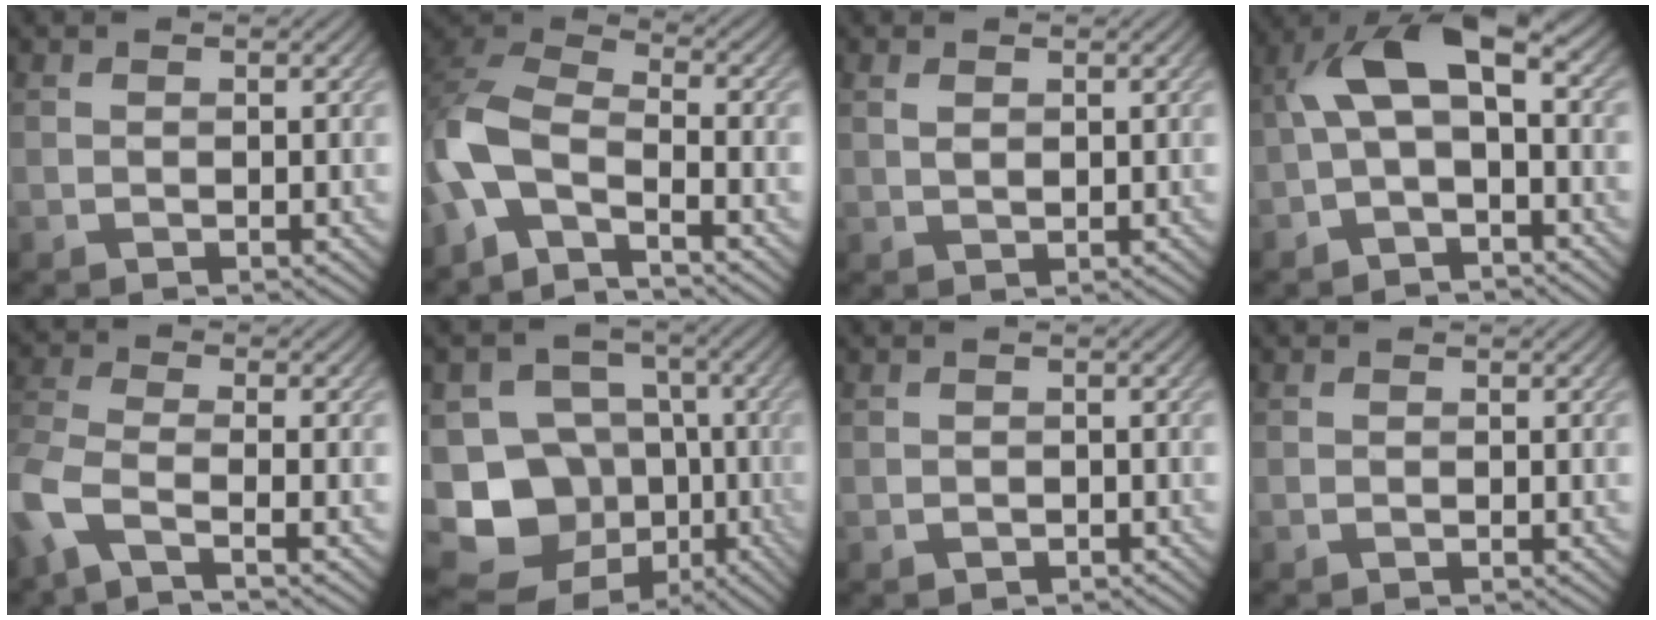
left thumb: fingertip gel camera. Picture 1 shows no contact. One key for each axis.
{"total": 8.1, "fx": -4.4, "fy": 3.5, "fz": 5.9, "tx": -0.129, "ty": 0.005, "tz": -0.111}
{"total": 1.2, "fx": 0.6, "fy": 0.6, "fz": 1.0, "tx": -0.024, "ty": 0.001, "tz": 0.013}
{"total": 7.9, "fx": -0.6, "fy": 3.9, "fz": 6.8, "tx": -0.121, "ty": 0.025, "tz": -0.020}
{"total": 5.7, "fx": -3.4, "fy": 1.5, "fz": 4.3, "tx": -0.104, "ty": -0.008, "tz": -0.086}
{"total": 15.2, "fx": -6.3, "fy": 12.4, "fz": 6.3, "tx": -0.165, "ty": -0.017, "tz": -0.106}
{"total": 0.6, "fx": -0.5, "fy": 0.3, "fz": 0.1, "tx": 0.002, "ty": -0.003, "tz": -0.008}
{"total": 0.0}